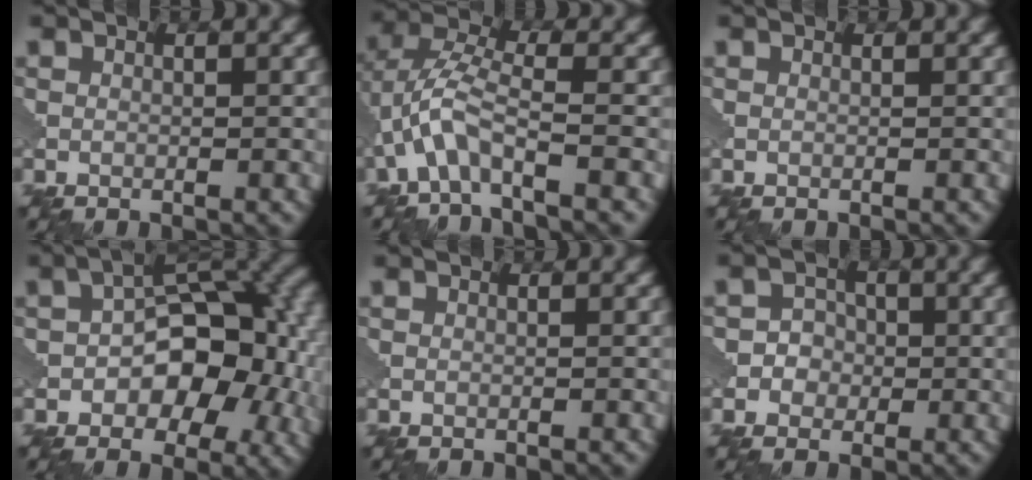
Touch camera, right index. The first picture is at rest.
{"total": 4.6, "force": [-2.1, 1.3, 3.9], "torque": [-0.086, 0.016, -0.052]}
{"total": 0.0}
{"total": 10.8, "force": [-1.3, 6.8, 8.3], "torque": [-0.088, 0.014, -0.028]}
{"total": 0.0}
{"total": 2.6, "force": [-0.6, 2.4, 0.6], "torque": [0.011, 0.007, -0.023]}